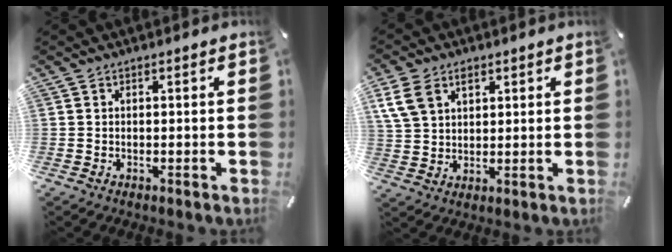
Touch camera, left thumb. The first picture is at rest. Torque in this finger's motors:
{"motor_torque": [0.23, 0.20, 0.18, -0.20, 0.16]}